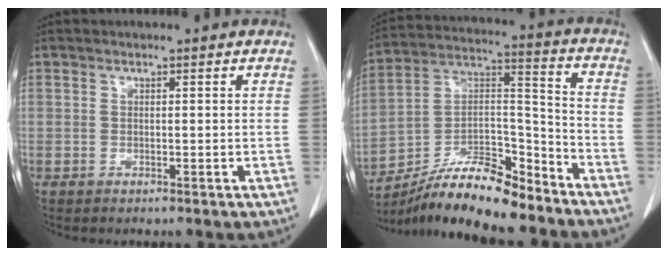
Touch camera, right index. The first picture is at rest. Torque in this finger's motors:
{"motor_torque": [0.53, -0.67, 0.47, 0.08]}